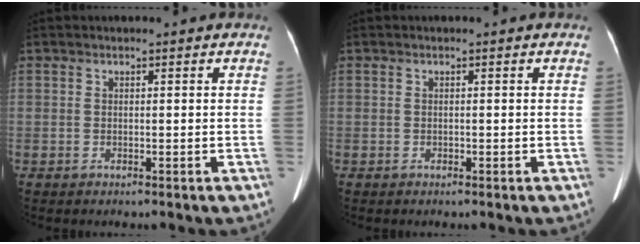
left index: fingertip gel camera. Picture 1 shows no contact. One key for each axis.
{"total": 0.0}